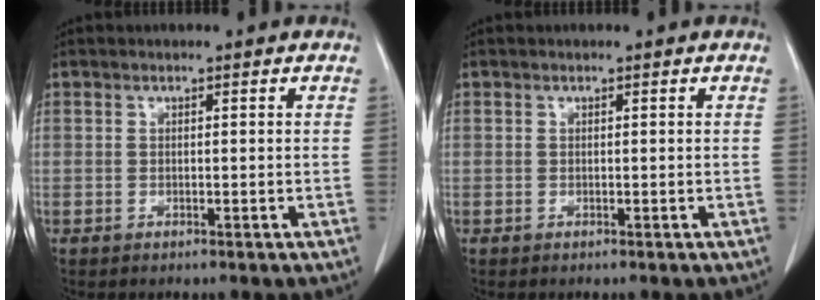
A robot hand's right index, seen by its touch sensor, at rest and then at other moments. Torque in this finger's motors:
{"motor_torque": [0.00, 0.00, 0.00, 0.00]}